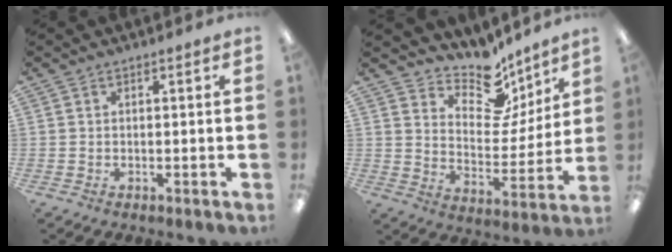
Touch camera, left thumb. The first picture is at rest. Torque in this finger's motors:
{"motor_torque": [0.38, 0.25, -0.35, -0.47, -0.05]}